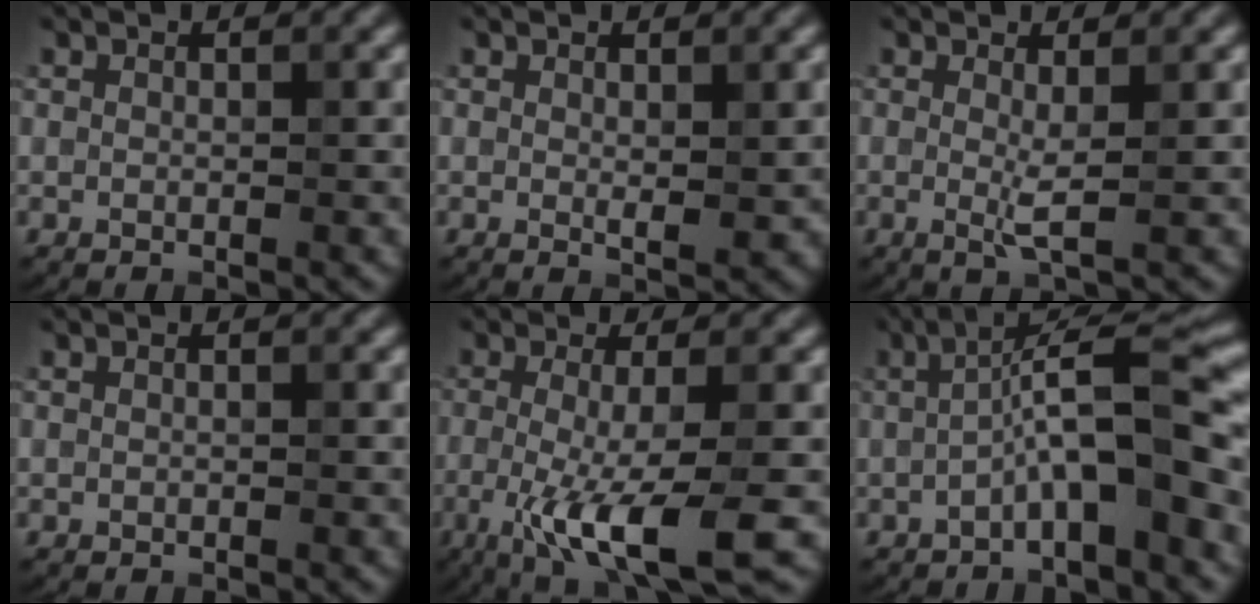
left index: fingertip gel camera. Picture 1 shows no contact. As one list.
[{"total": 1.5, "force": [0.3, 0.5, 1.4], "torque": [-0.019, -0.006, 0.007]}, {"total": 1.9, "force": [0.2, 0.1, 1.9], "torque": [-0.040, -0.009, 0.001]}, {"total": 0.0}, {"total": 7.4, "force": [-2.4, 1.4, 6.8], "torque": [-0.123, -0.016, -0.043]}, {"total": 7.1, "force": [-1.9, 1.2, 6.8], "torque": [-0.111, 0.030, -0.035]}]